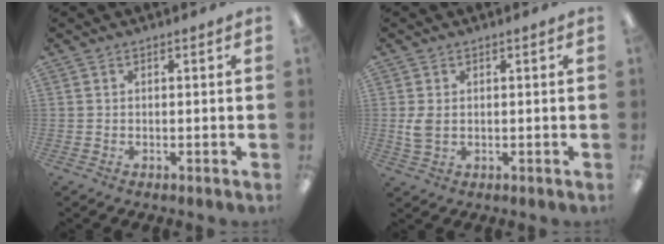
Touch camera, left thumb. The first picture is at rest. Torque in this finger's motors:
{"motor_torque": [-0.03, 0.06, -0.05, -0.13, 0.05]}